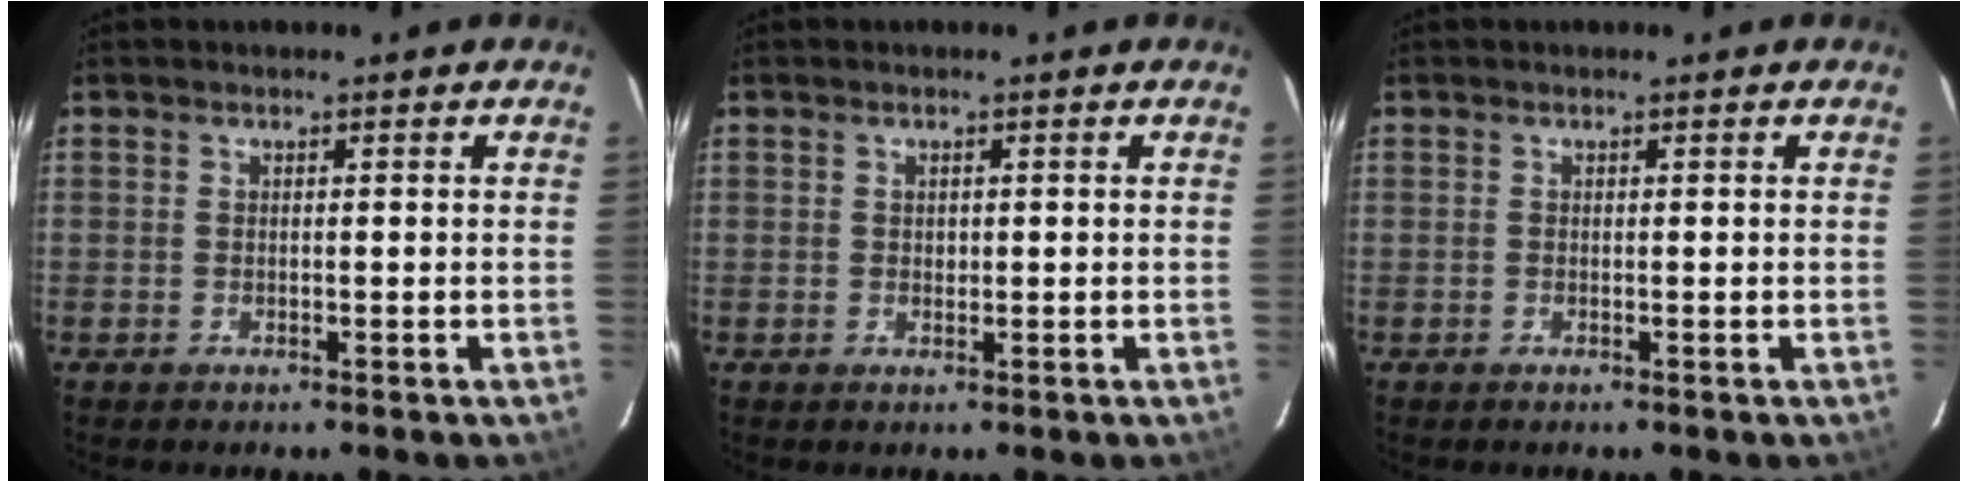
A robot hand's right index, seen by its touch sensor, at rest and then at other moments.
{"total": 0.8, "force": [0.3, 0.7, 0.2], "torque": [-0.002, 0.003, 0.006]}
{"total": 0.0}